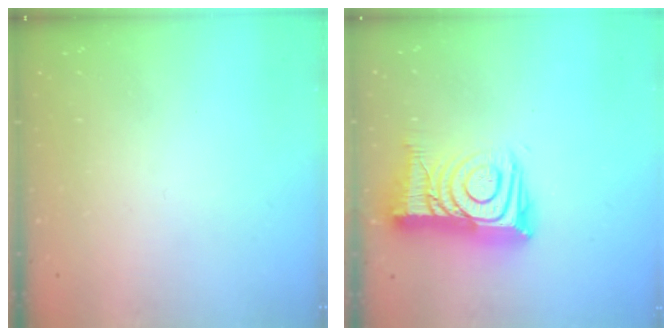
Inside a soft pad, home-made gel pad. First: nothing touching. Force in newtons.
{"total": 17.3, "press": 17.2, "slide": 1.3}